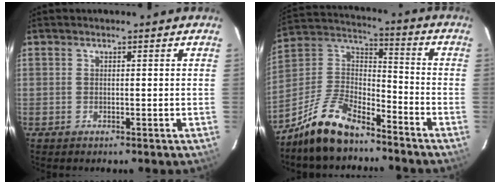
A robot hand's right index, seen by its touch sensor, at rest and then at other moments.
{"total": 14.6, "force": [-10.9, 5.4, 8.1], "torque": [-0.182, 0.021, -0.207]}